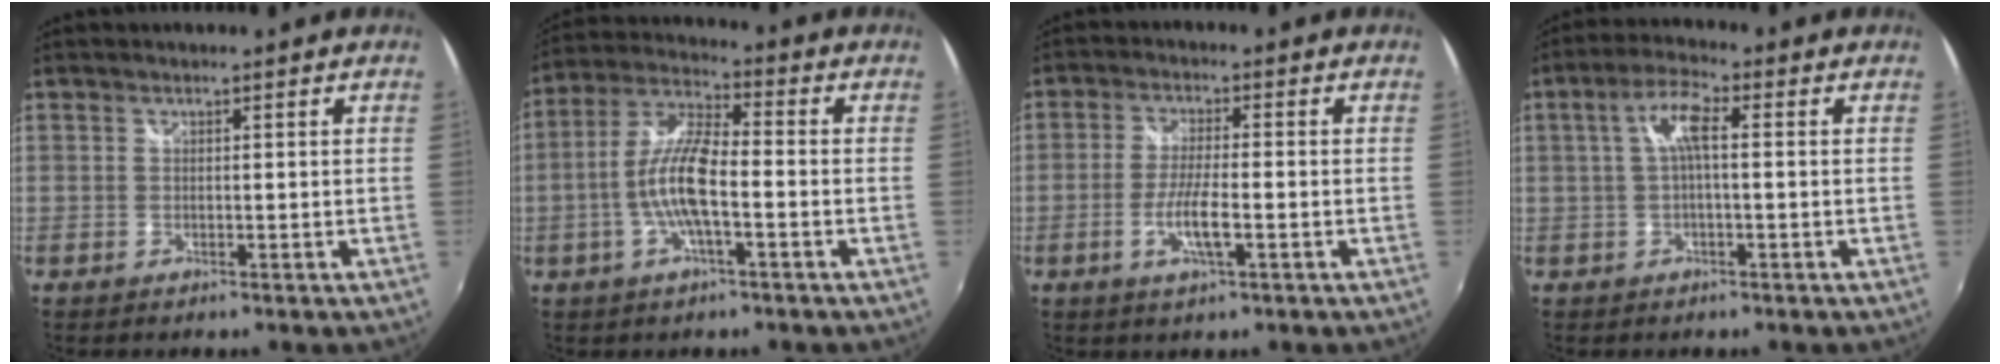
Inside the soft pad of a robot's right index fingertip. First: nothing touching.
{"total": 10.2, "force": [-2.7, 2.3, 9.5], "torque": [-0.201, 0.005, -0.052]}
{"total": 5.9, "force": [-2.1, 0.9, 5.4], "torque": [-0.111, -0.009, -0.039]}
{"total": 5.4, "force": [0.4, 1.2, 5.2], "torque": [-0.101, 0.014, 0.011]}